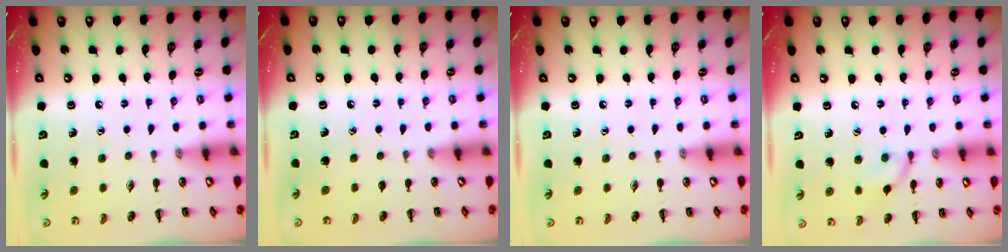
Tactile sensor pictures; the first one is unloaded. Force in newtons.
{"total": 0.6, "press": 0.6, "slide": 0.0}
{"total": 0.0}
{"total": 7.5, "press": 7.4, "slide": 1.0}